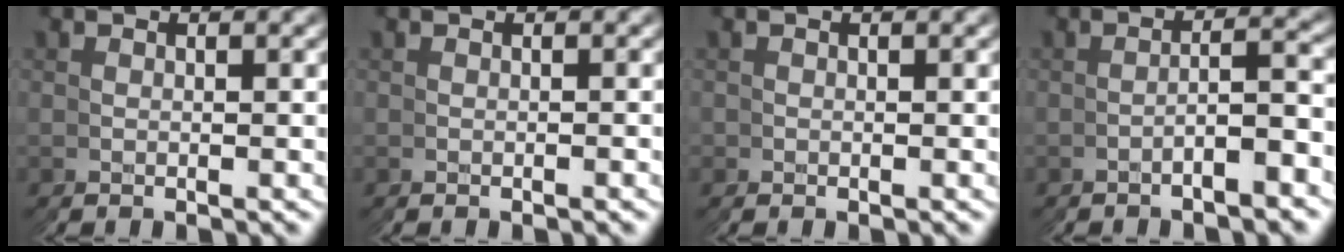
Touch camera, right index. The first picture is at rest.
{"total": 0.0}
{"total": 0.9, "force": [-0.4, 0.4, -0.7], "torque": [0.013, -0.004, -0.006]}
{"total": 2.9, "force": [-2.0, -0.7, 2.0], "torque": [-0.018, 0.013, -0.040]}